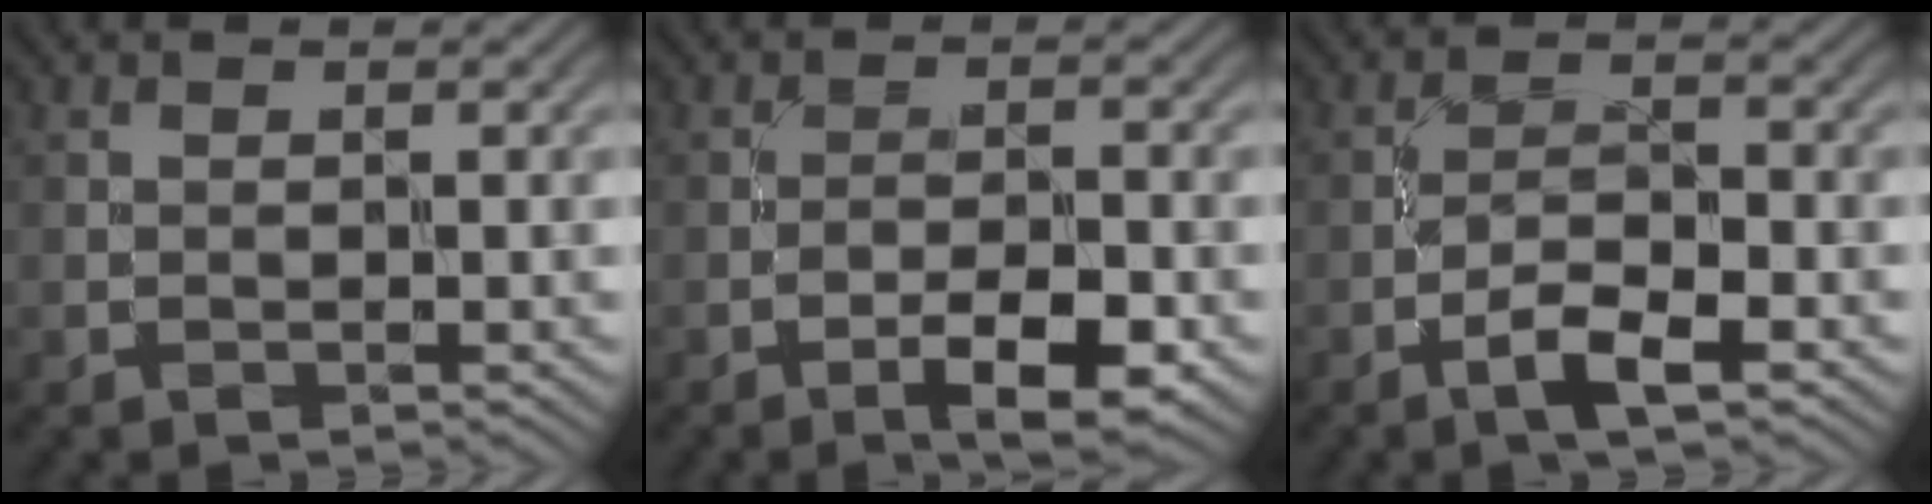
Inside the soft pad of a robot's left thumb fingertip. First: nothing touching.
{"total": 5.1, "force": [-2.9, 1.4, 4.0], "torque": [-0.066, 0.009, -0.045]}
{"total": 4.0, "force": [-2.5, 1.0, 3.0], "torque": [-0.060, 0.006, -0.050]}